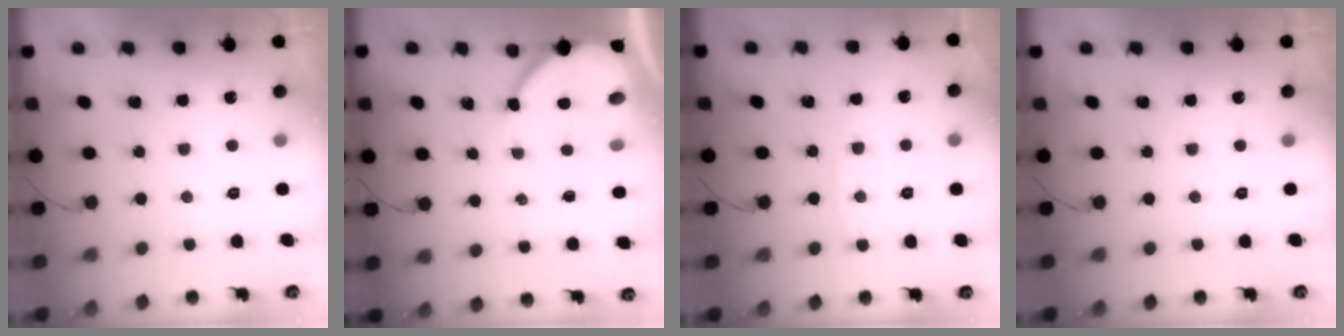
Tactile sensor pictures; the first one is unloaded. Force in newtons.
{"total": 7.1, "press": 7.0, "slide": 0.8}
{"total": 3.3, "press": 3.3, "slide": 0.5}
{"total": 0.0}